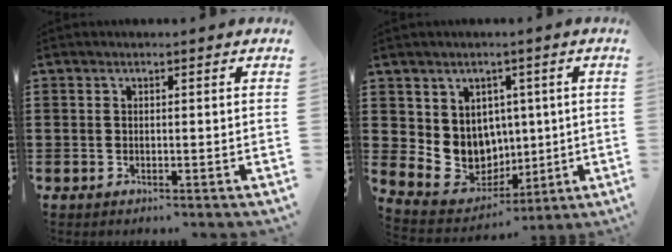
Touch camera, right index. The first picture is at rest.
{"total": 7.8, "force": [1.7, 7.3, 2.3], "torque": [-0.081, -0.015, 0.042]}